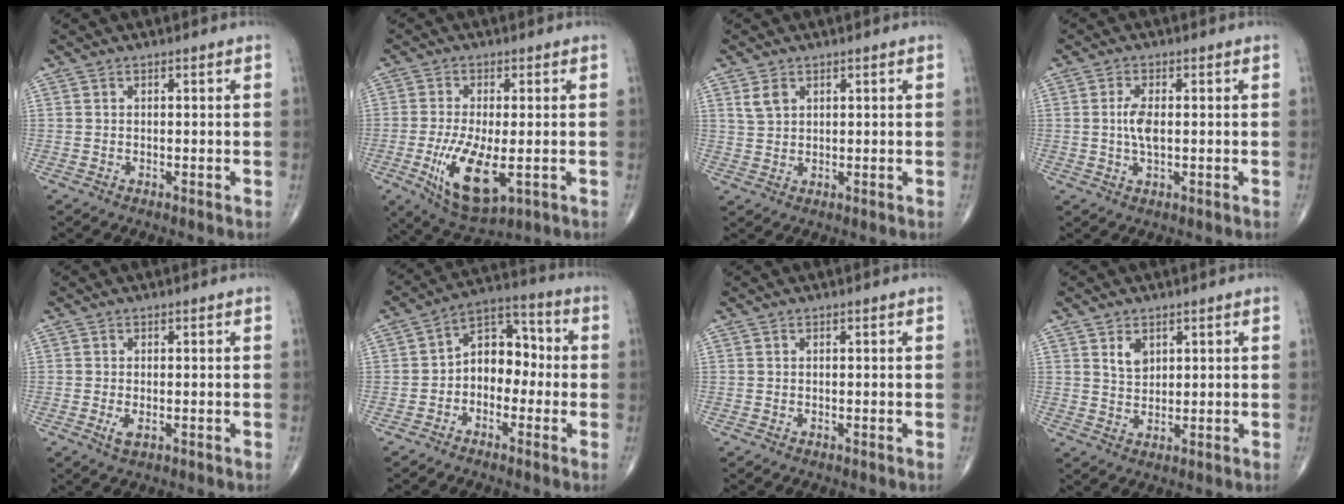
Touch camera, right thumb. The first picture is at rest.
{"total": 11.7, "force": [-2.9, 4.6, 10.4], "torque": [-0.195, -0.022, -0.039]}
{"total": 3.0, "force": [1.6, 2.0, 1.6], "torque": [-0.028, -0.003, 0.037]}
{"total": 4.1, "force": [0.1, 1.7, 3.7], "torque": [-0.079, 0.000, 0.001]}
{"total": 1.9, "force": [-0.5, 0.9, 1.6], "torque": [-0.036, -0.005, -0.009]}
{"total": 9.3, "force": [-1.4, 6.6, 6.4], "torque": [-0.063, 0.045, -0.043]}
{"total": 0.0}
{"total": 3.5, "force": [1.7, 2.3, 2.0], "torque": [-0.023, -0.014, 0.035]}